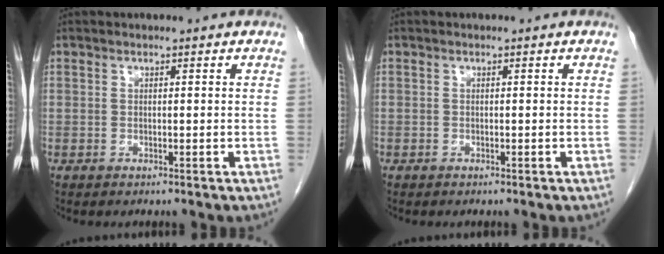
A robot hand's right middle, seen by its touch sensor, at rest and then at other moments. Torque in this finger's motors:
{"motor_torque": [1.00, -1.13, 0.41, 0.09]}